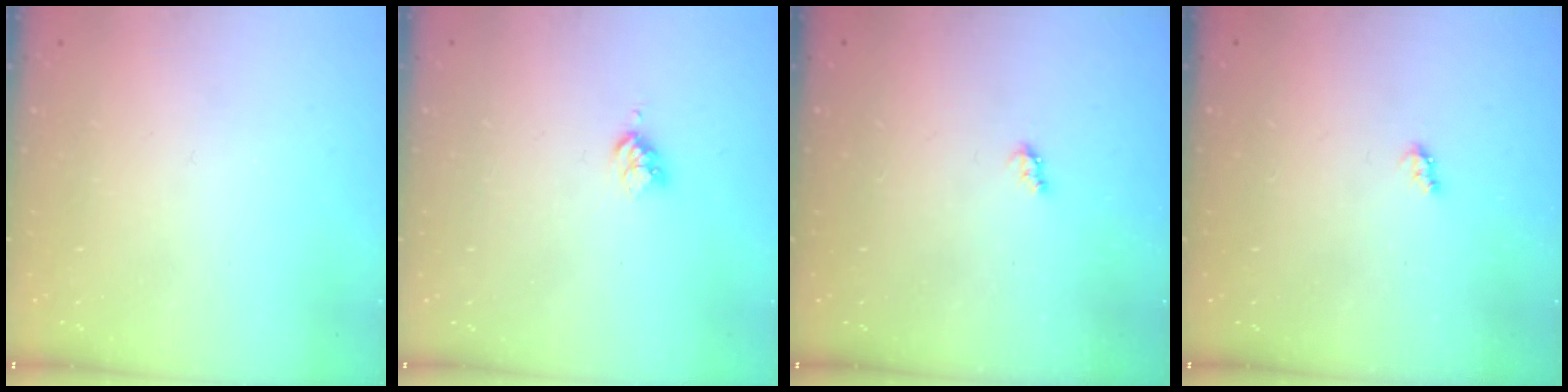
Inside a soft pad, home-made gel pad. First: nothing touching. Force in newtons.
{"total": 3.0, "press": 2.9, "slide": 0.4}
{"total": 2.6, "press": 2.6, "slide": 0.4}
{"total": 2.6, "press": 2.6, "slide": 0.4}